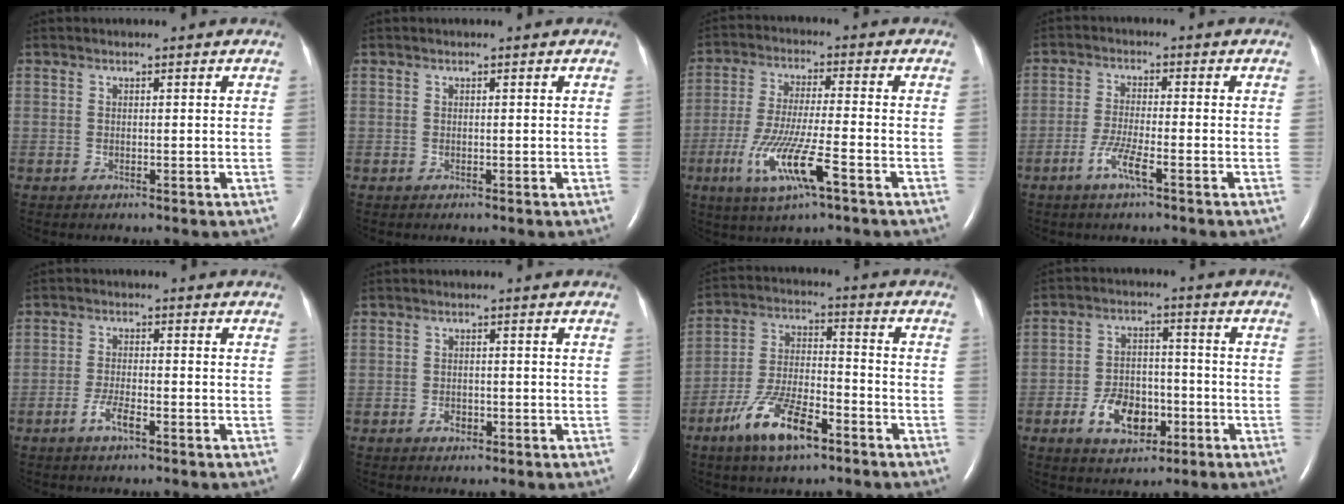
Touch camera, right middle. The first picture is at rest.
{"total": 0.0}
{"total": 10.7, "force": [-4.7, 0.6, 9.6], "torque": [-0.189, -0.021, -0.087]}
{"total": 4.4, "force": [-2.4, 0.2, 3.7], "torque": [-0.075, -0.005, -0.051]}
{"total": 3.2, "force": [-1.9, 0.5, 2.5], "torque": [-0.050, 0.000, -0.039]}
{"total": 1.5, "force": [-0.9, 0.9, 0.8], "torque": [-0.010, 0.004, -0.012]}
{"total": 11.3, "force": [-6.8, 3.4, 8.4], "torque": [-0.172, -0.001, -0.124]}
{"total": 8.1, "force": [-3.6, 4.8, 5.4], "torque": [-0.106, 0.009, -0.057]}